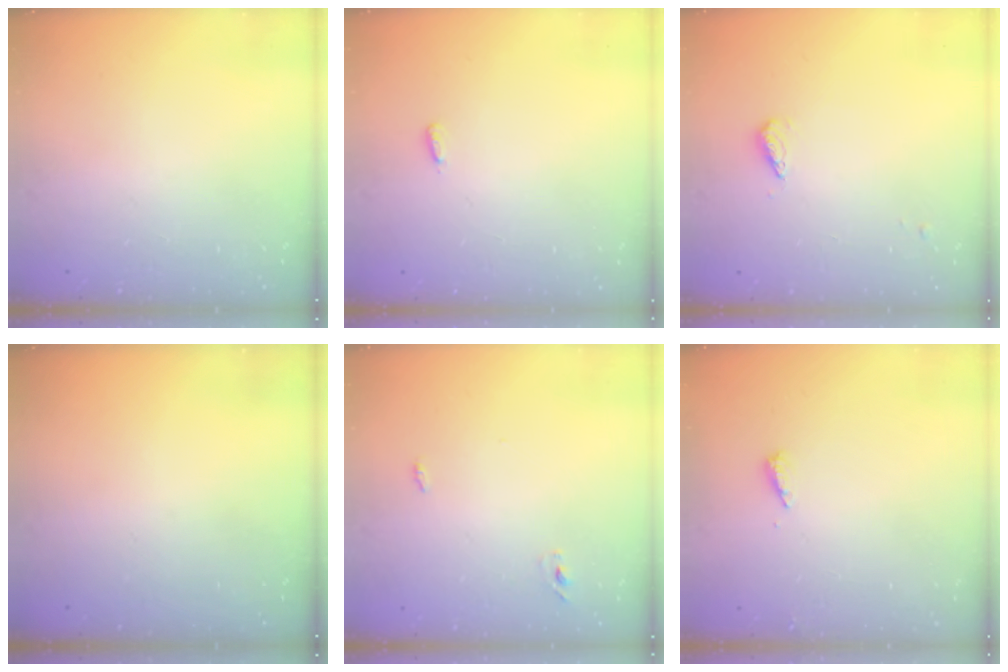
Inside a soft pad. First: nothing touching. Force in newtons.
{"total": 2.7, "press": 2.6, "slide": 0.9}
{"total": 3.6, "press": 3.5, "slide": 1.1}
{"total": 0.0}
{"total": 2.9, "press": 2.7, "slide": 1.0}
{"total": 3.6, "press": 3.6, "slide": 0.3}